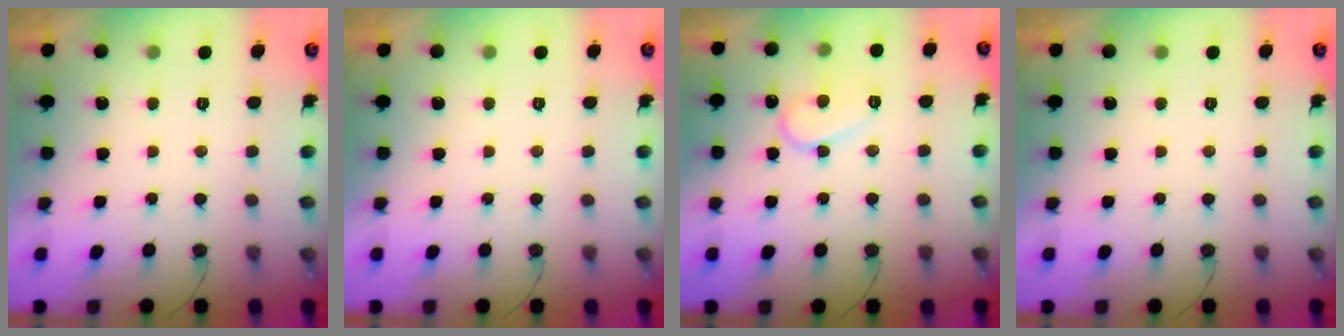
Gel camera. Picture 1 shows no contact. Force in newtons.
{"total": 0.0}
{"total": 10.0, "press": 9.9, "slide": 1.0}
{"total": 0.0}